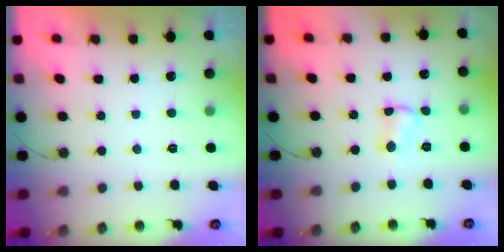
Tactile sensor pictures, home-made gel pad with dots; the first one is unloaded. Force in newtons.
{"total": 2.9, "press": 2.7, "slide": 1.0}